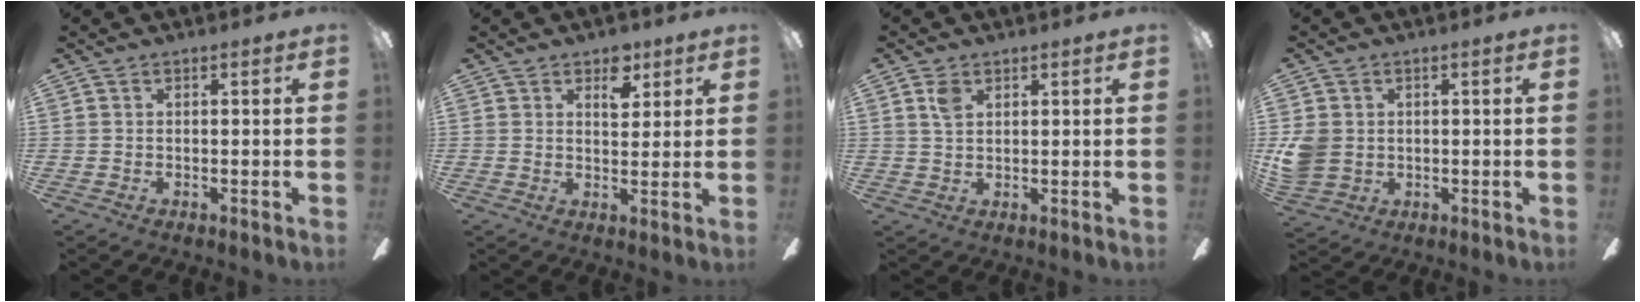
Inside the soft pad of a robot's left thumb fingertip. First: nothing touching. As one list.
[{"total": 5.9, "force": [3.7, 3.3, 3.3], "torque": [-0.025, -0.014, 0.059]}, {"total": 3.7, "force": [2.1, 2.1, 2.3], "torque": [-0.044, 0.000, 0.036]}, {"total": 5.8, "force": [0.8, 5.2, 2.3], "torque": [-0.055, 0.011, 0.018]}]